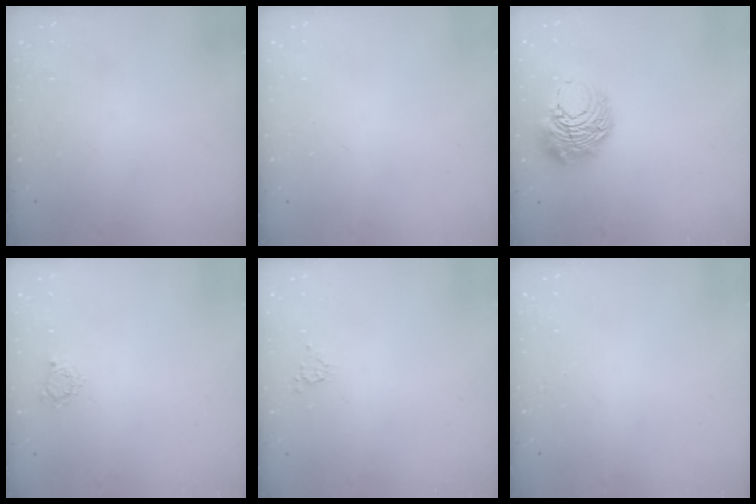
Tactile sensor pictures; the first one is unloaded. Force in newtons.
{"total": 0.0}
{"total": 10.7, "press": 10.6, "slide": 1.3}
{"total": 3.4, "press": 3.4, "slide": 0.5}
{"total": 3.3, "press": 3.3, "slide": 0.3}
{"total": 0.0}